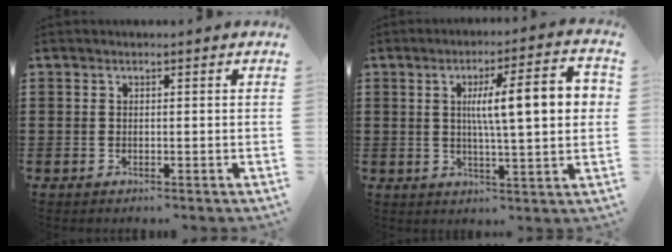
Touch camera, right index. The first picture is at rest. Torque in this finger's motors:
{"motor_torque": [1.55, -0.59, 1.05, 0.20]}